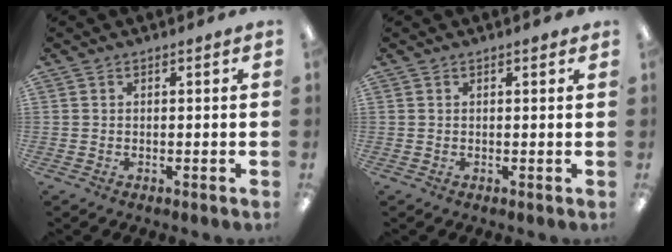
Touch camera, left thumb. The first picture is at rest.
{"total": 0.7, "force": [0.5, 0.2, 0.5], "torque": [-0.002, 0.000, 0.006]}